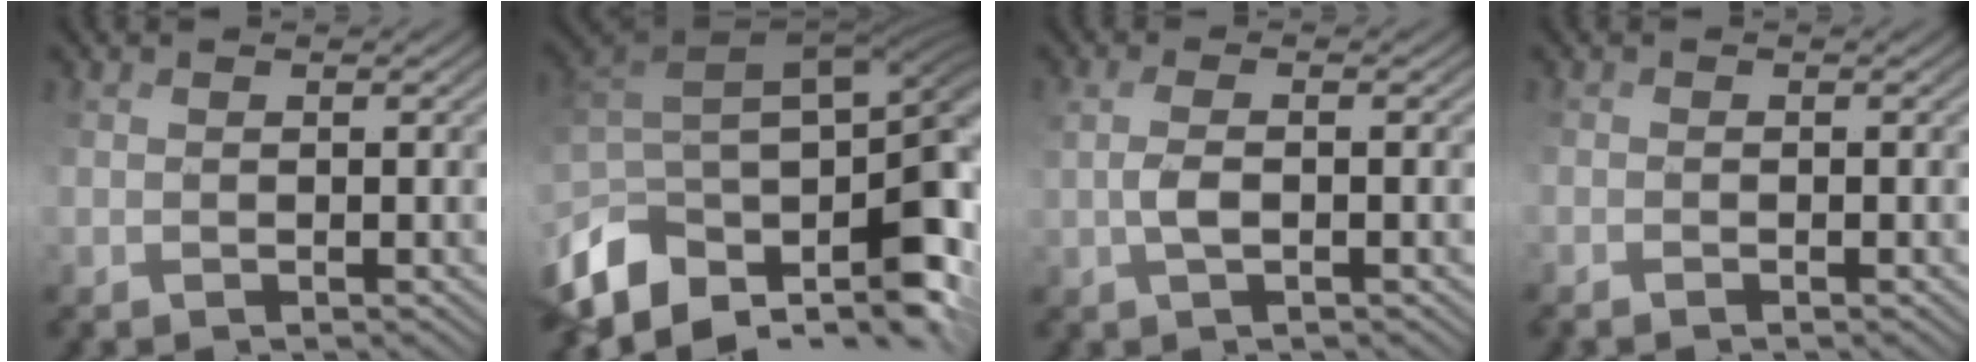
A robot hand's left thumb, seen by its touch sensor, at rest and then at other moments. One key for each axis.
{"total": 13.1, "fx": -2.5, "fy": 8.3, "fz": 9.8, "tx": -0.217, "ty": 0.003, "tz": -0.032}
{"total": 1.5, "fx": 0.5, "fy": -0.8, "fz": 1.2, "tx": -0.018, "ty": 0.014, "tz": 0.009}
{"total": 1.0, "fx": -0.8, "fy": 0.0, "fz": 0.5, "tx": -0.010, "ty": -0.003, "tz": -0.018}